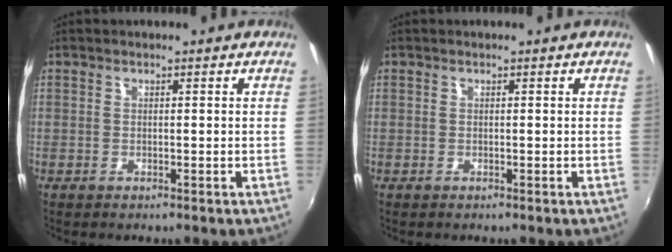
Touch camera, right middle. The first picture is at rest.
{"total": 0.0}